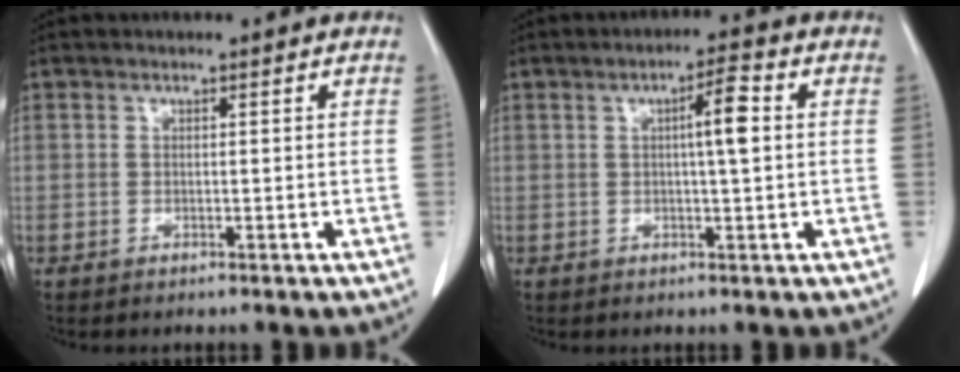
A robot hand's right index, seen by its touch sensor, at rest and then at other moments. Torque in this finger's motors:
{"motor_torque": [0.62, 0.33, 0.34, 0.07]}